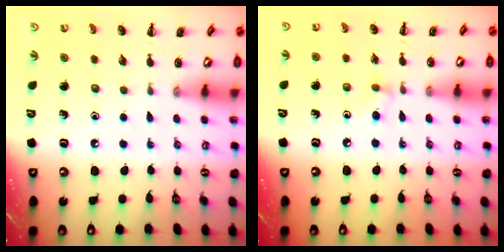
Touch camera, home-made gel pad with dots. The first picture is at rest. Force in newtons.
{"total": 4.9, "press": 4.4, "slide": 2.0}